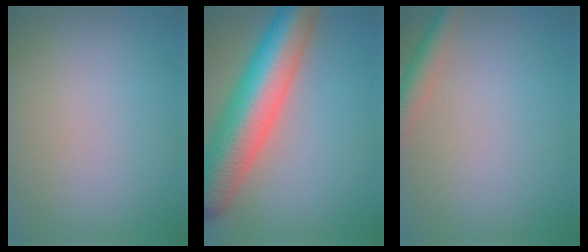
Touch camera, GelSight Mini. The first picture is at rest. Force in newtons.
{"total": 11.5, "press": 11.5, "slide": 0.4}
{"total": 2.9, "press": 2.9, "slide": 0.2}